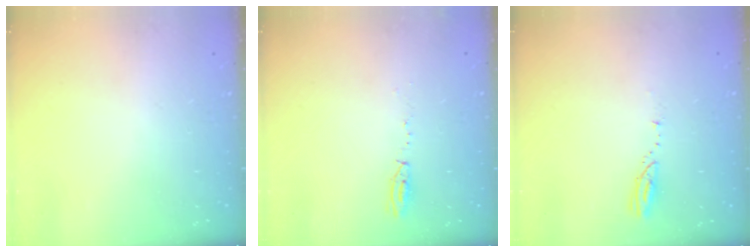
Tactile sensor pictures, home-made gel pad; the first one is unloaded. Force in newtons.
{"total": 3.9, "press": 3.8, "slide": 0.9}
{"total": 3.1, "press": 3.1, "slide": 0.2}